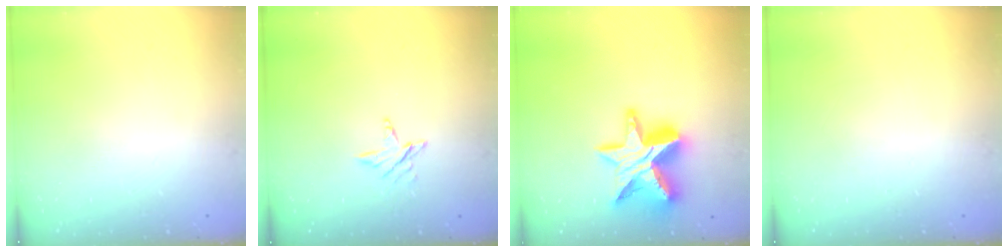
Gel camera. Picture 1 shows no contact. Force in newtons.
{"total": 3.9, "press": 3.8, "slide": 0.5}
{"total": 18.3, "press": 18.3, "slide": 1.3}
{"total": 0.0}